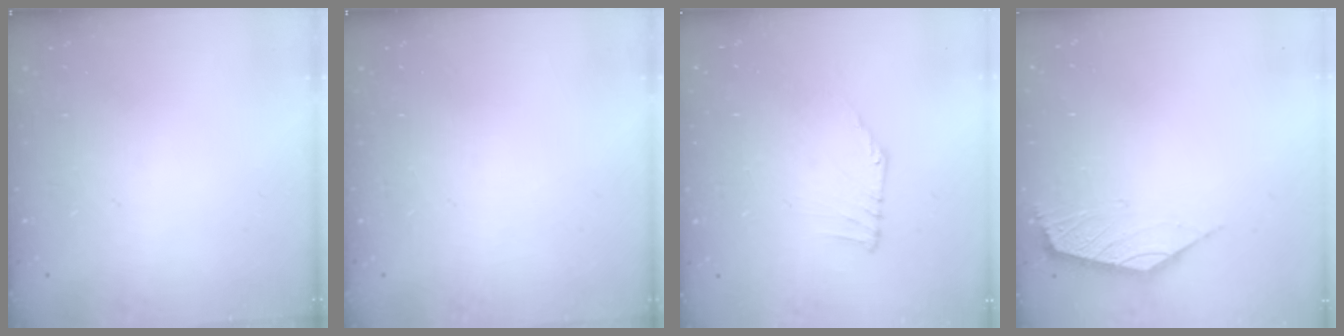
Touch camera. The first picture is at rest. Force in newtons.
{"total": 0.0}
{"total": 0.5, "press": 0.2, "slide": 0.5}
{"total": 2.6, "press": 2.5, "slide": 0.6}